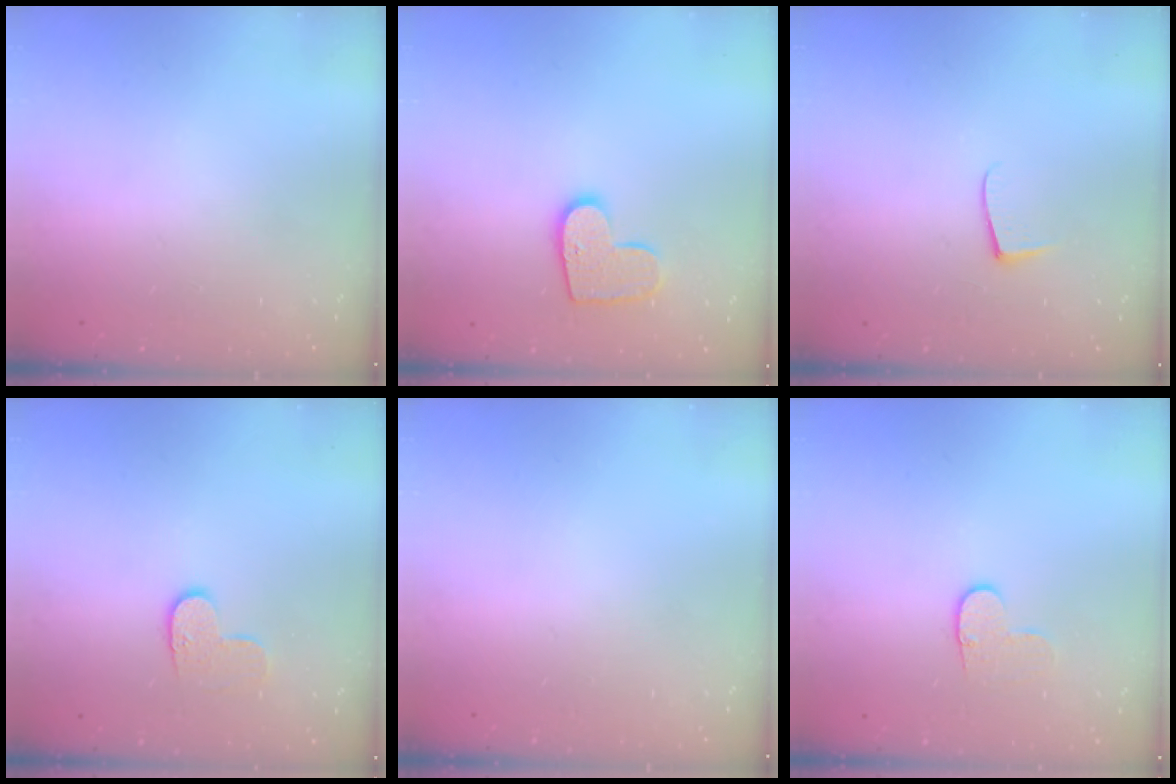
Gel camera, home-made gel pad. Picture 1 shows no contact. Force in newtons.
{"total": 10.3, "press": 10.3, "slide": 0.4}
{"total": 4.7, "press": 4.6, "slide": 0.5}
{"total": 6.2, "press": 6.2, "slide": 0.3}
{"total": 0.0}
{"total": 5.7, "press": 5.6, "slide": 0.6}